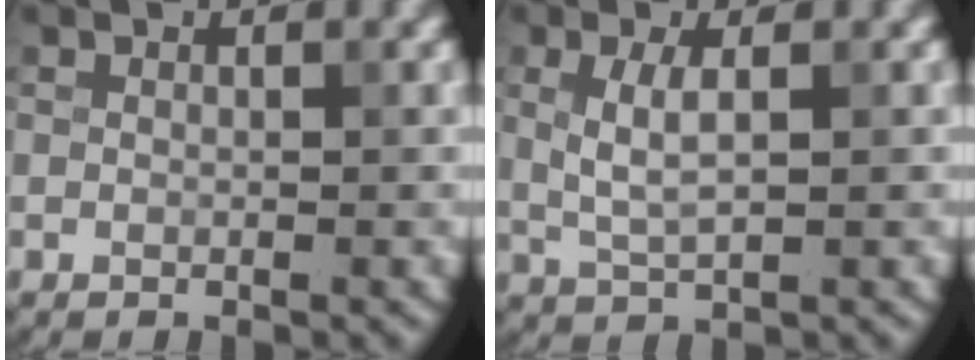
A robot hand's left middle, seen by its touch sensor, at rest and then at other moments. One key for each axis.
{"total": 2.7, "fx": 0.5, "fy": 0.9, "fz": 2.5, "tx": -0.058, "ty": 0.000, "tz": 0.011}